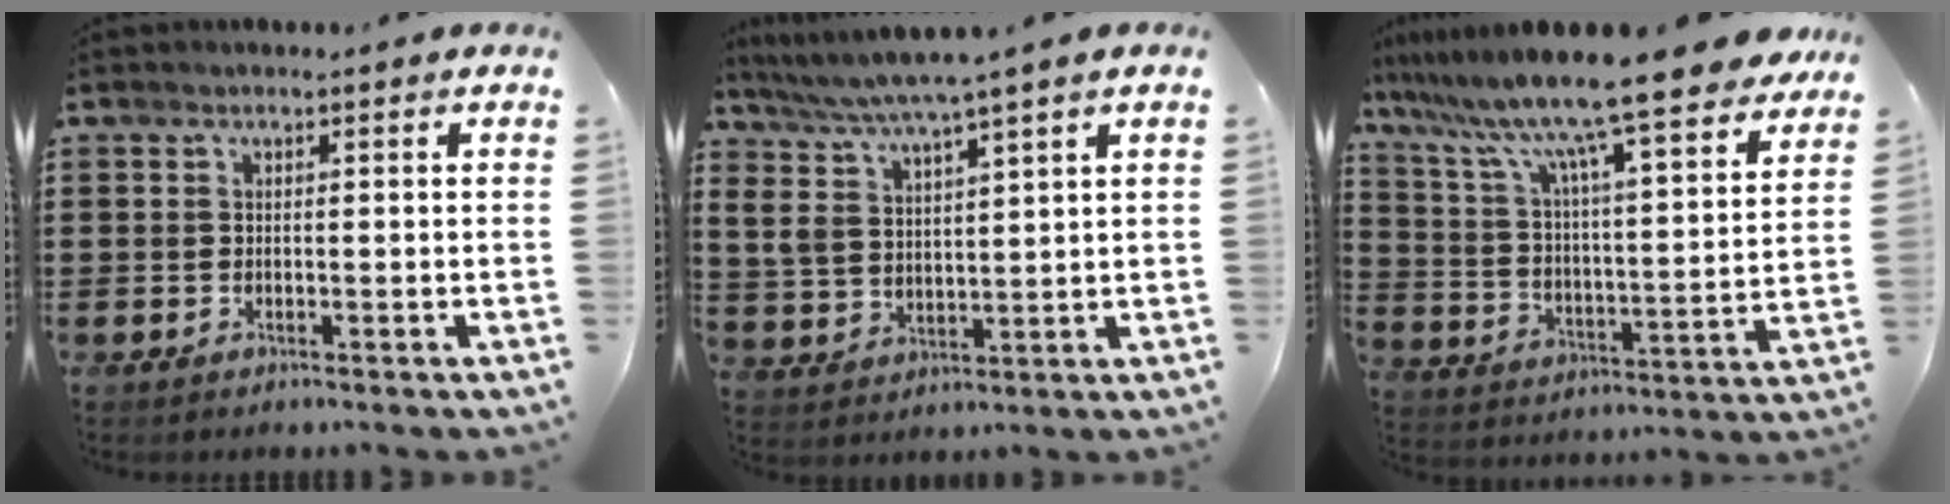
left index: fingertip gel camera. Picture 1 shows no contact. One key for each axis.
{"total": 5.8, "fx": 4.6, "fy": 0.4, "fz": 3.6, "tx": -0.086, "ty": -0.026, "tz": 0.077}
{"total": 13.1, "fx": 11.1, "fy": 0.0, "fz": 7.1, "tx": -0.167, "ty": -0.074, "tz": 0.182}